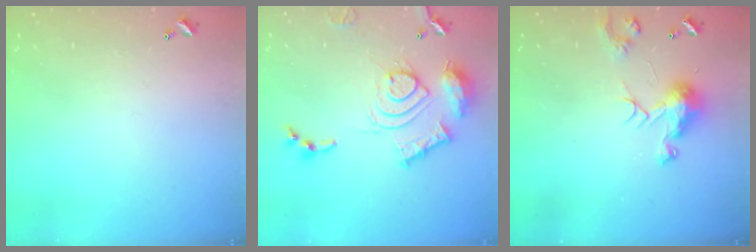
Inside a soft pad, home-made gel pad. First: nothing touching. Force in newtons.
{"total": 17.8, "press": 17.7, "slide": 1.5}
{"total": 8.3, "press": 8.3, "slide": 0.1}